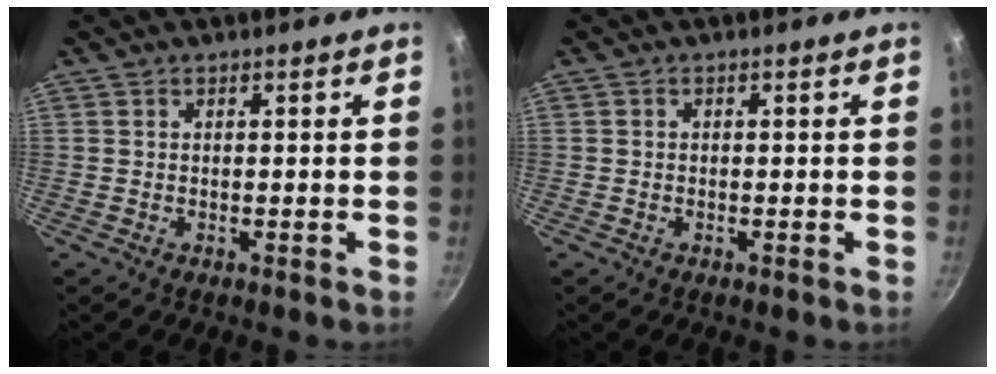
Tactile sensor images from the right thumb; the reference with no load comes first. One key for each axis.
{"total": 0.0}